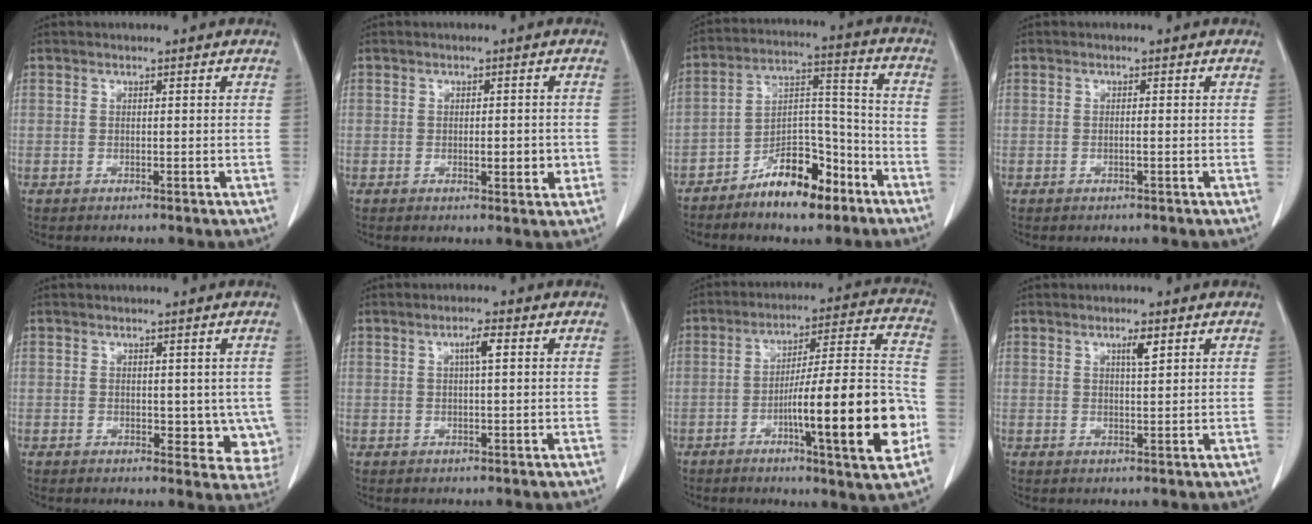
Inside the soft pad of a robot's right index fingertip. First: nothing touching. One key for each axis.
{"total": 3.4, "fx": -0.5, "fy": 1.2, "fz": 3.1, "tx": -0.046, "ty": -0.003, "tz": -0.003}
{"total": 11.5, "fx": -7.7, "fy": 4.4, "fz": 7.2, "tx": -0.119, "ty": 0.021, "tz": -0.133}
{"total": 0.6, "fx": -0.2, "fy": -0.1, "fz": 0.6, "tx": -0.011, "ty": 0.000, "tz": -0.003}
{"total": 6.5, "fx": 0.3, "fy": 3.7, "fz": 5.3, "tx": -0.036, "ty": -0.011, "tz": 0.008}
{"total": 2.5, "fx": 0.8, "fy": 0.1, "fz": 2.4, "tx": -0.042, "ty": 0.003, "tz": 0.013}
{"total": 19.2, "fx": -5.7, "fy": 1.1, "fz": 18.3, "tx": -0.252, "ty": 0.011, "tz": -0.081}
{"total": 2.3, "fx": 1.2, "fy": 0.3, "fz": 1.9, "tx": -0.036, "ty": -0.002, "tz": 0.021}